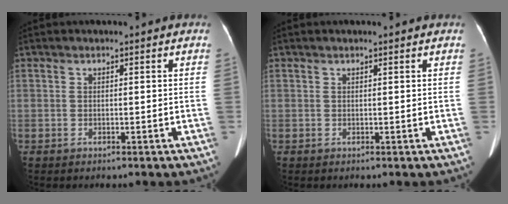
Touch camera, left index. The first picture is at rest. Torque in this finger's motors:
{"motor_torque": [0.09, 0.03, 0.06, 0.02]}